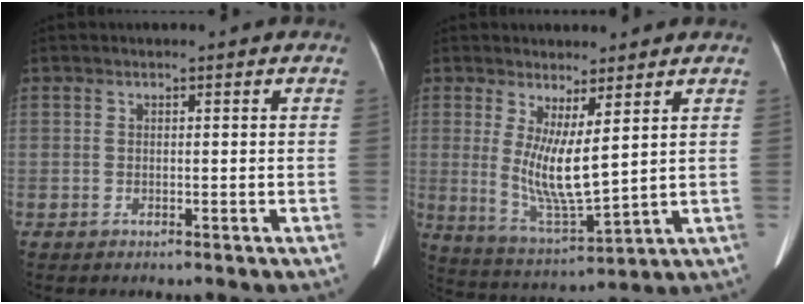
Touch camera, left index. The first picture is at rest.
{"total": 8.4, "force": [2.3, 1.0, 8.0], "torque": [-0.162, -0.035, 0.052]}